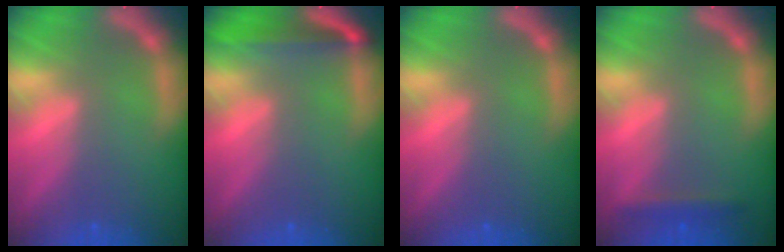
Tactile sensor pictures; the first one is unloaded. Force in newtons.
{"total": 4.4}
{"total": 0.0}
{"total": 1.9}